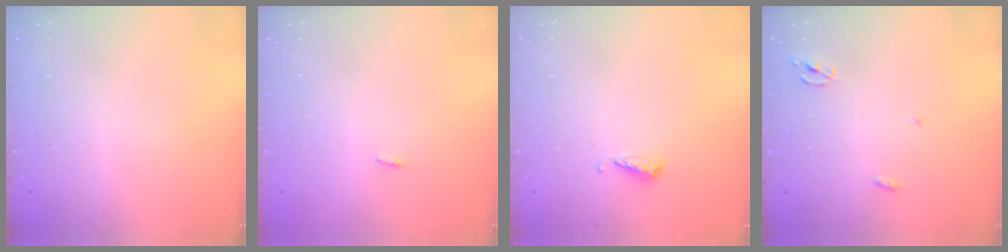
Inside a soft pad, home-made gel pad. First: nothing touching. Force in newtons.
{"total": 2.8, "press": 1.8, "slide": 2.2}
{"total": 4.9, "press": 4.9, "slide": 0.5}
{"total": 2.3, "press": 2.3, "slide": 0.1}